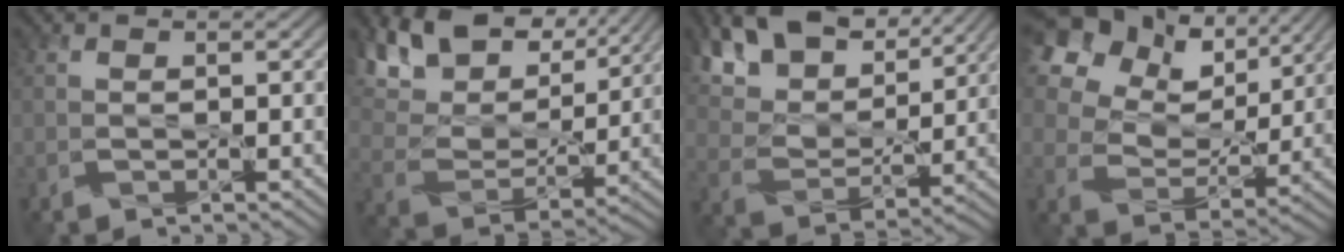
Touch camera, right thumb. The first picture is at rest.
{"total": 15.6, "force": [10.6, 8.2, 7.9], "torque": [-0.203, 0.035, 0.189]}
{"total": 14.8, "force": [10.8, 7.4, 6.9], "torque": [-0.193, 0.026, 0.193]}
{"total": 16.3, "force": [10.1, 10.5, 7.2], "torque": [-0.206, 0.061, 0.185]}